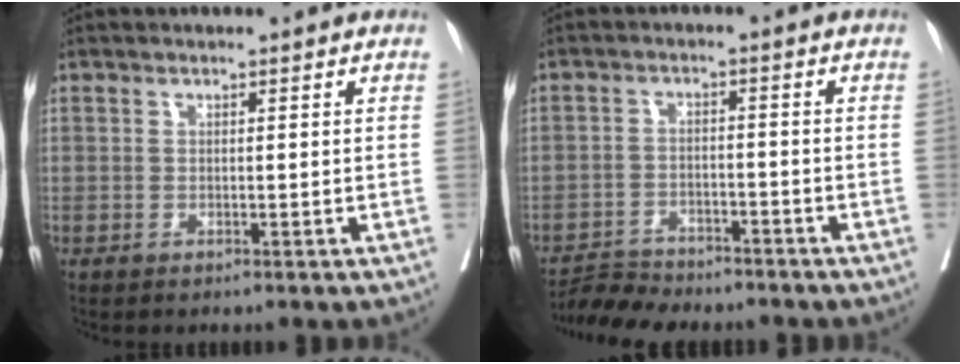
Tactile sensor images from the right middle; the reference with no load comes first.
{"total": 6.5, "force": [-6.3, 1.1, 0.8], "torque": [-0.010, -0.008, -0.106]}